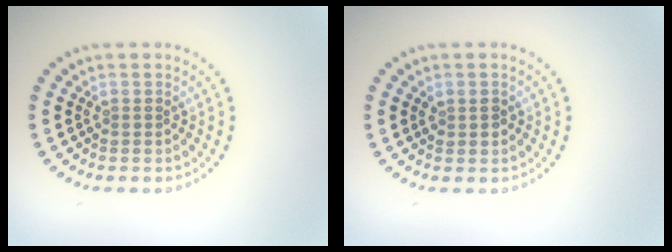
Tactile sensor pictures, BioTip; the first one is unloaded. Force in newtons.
{"total": 1.4, "press": 1.3, "slide": 0.4}